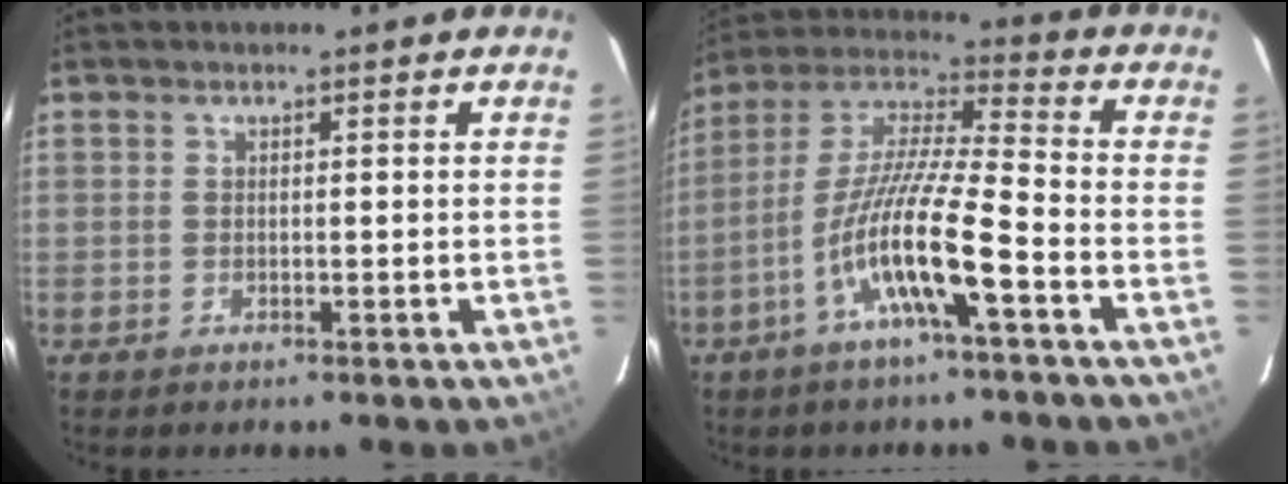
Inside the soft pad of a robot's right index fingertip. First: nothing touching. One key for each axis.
{"total": 14.1, "fx": -6.3, "fy": 1.2, "fz": 12.5, "tx": -0.243, "ty": -0.005, "tz": -0.127}